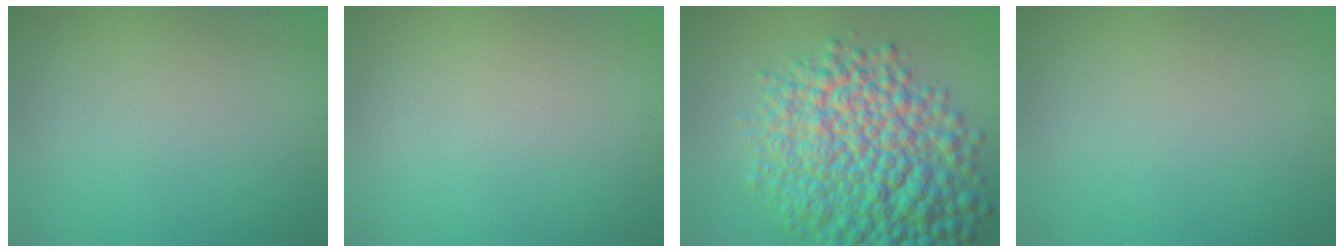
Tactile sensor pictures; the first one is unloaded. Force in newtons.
{"total": 0.0}
{"total": 11.1, "press": 11.1, "slide": 0.3}
{"total": 0.0}